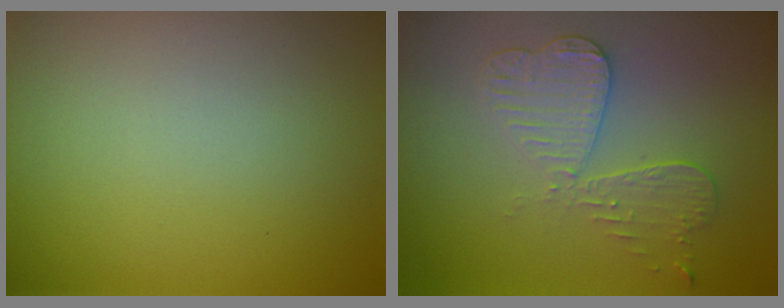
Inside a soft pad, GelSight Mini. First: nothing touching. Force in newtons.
{"total": 3.4, "press": 3.2, "slide": 1.3}